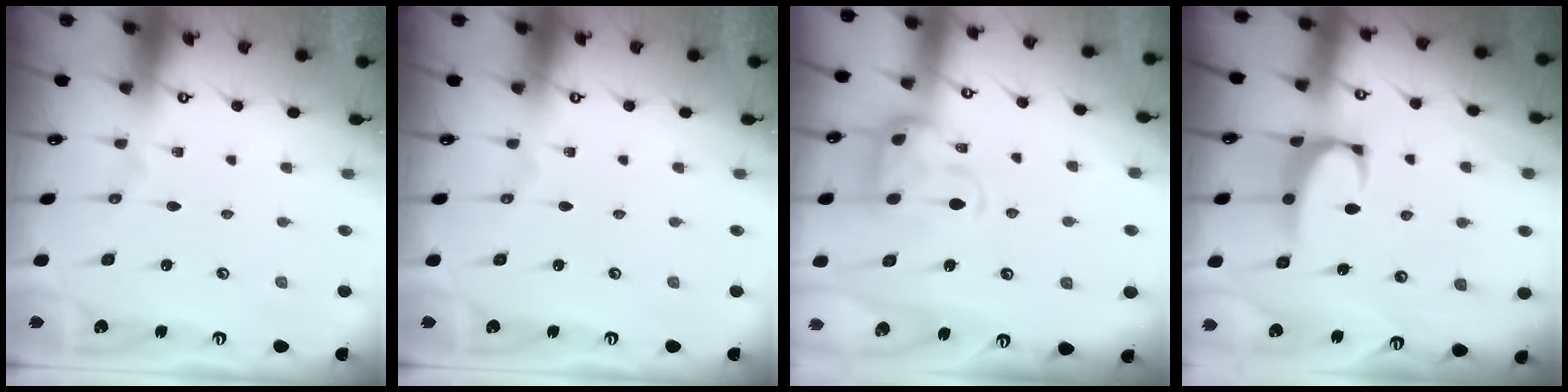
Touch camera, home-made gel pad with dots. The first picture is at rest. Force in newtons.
{"total": 0.0}
{"total": 7.0, "press": 6.8, "slide": 1.6}
{"total": 2.5, "press": 2.4, "slide": 0.8}